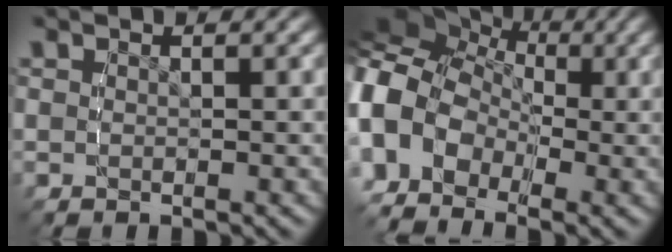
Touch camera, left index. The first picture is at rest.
{"total": 11.2, "force": [1.2, 8.9, 6.6], "torque": [-0.138, 0.003, -0.001]}